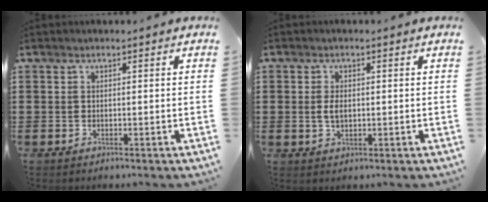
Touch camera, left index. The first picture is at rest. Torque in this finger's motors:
{"motor_torque": [0.61, 0.59, 0.42, 0.09]}